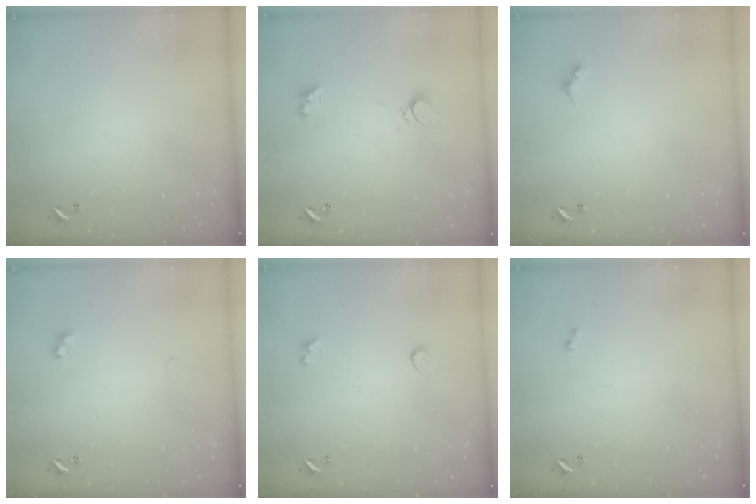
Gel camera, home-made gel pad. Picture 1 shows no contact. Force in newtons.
{"total": 1.8, "press": 1.7, "slide": 0.5}
{"total": 1.5, "press": 1.5, "slide": 0.3}
{"total": 1.7, "press": 1.6, "slide": 0.5}
{"total": 0.7, "press": 0.5, "slide": 0.4}
{"total": 0.0}